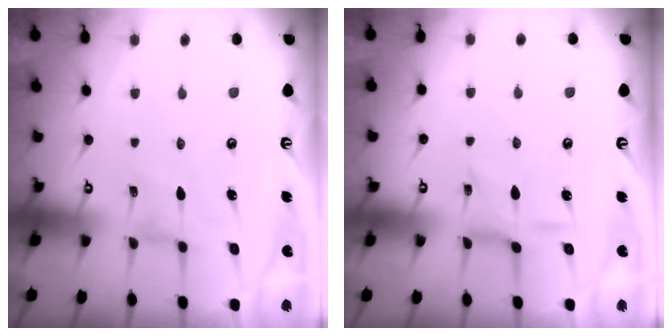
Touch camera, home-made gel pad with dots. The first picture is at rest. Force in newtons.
{"total": 4.7, "press": 4.7, "slide": 0.1}